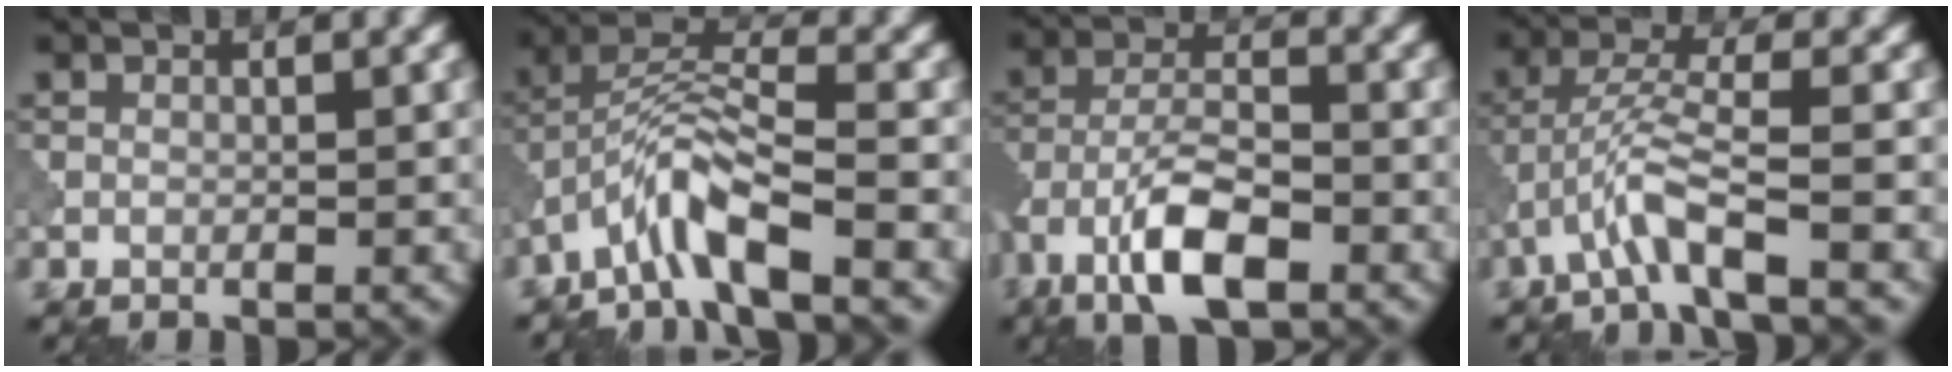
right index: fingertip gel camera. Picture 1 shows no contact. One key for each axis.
{"total": 5.4, "fx": -3.6, "fy": 0.8, "fz": 4.0, "tx": -0.080, "ty": 0.011, "tz": -0.078}
{"total": 6.6, "fx": -3.7, "fy": 2.3, "fz": 4.9, "tx": -0.095, "ty": 0.006, "tz": -0.077}
{"total": 4.2, "fx": -2.5, "fy": 0.3, "fz": 3.3, "tx": -0.069, "ty": 0.014, "tz": -0.056}